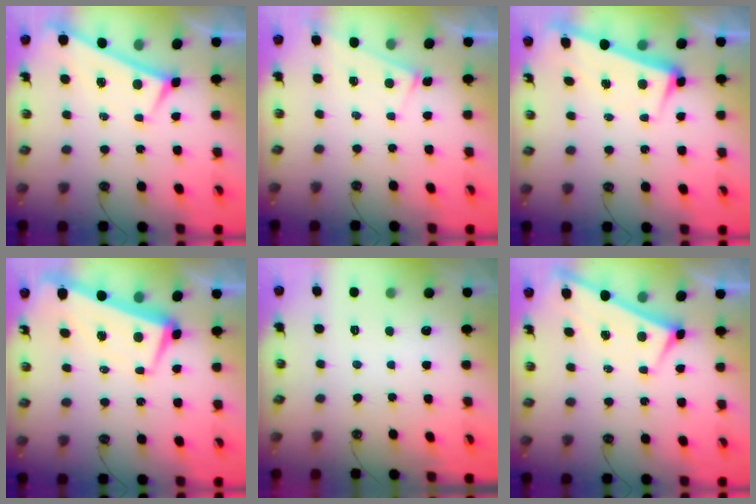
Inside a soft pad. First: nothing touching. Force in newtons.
{"total": 2.6, "press": 2.6, "slide": 0.2}
{"total": 1.9, "press": 1.6, "slide": 1.1}
{"total": 3.8, "press": 3.1, "slide": 2.1}
{"total": 0.0}
{"total": 1.4, "press": 1.3, "slide": 0.5}